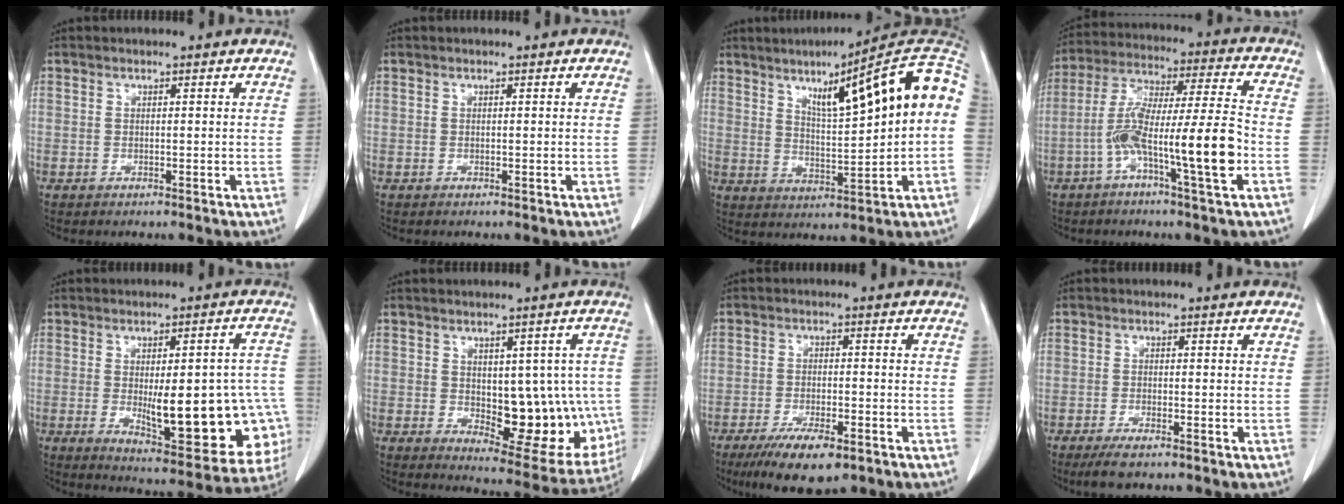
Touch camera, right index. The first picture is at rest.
{"total": 0.0}
{"total": 17.0, "force": [4.6, 1.4, 16.3], "torque": [-0.232, 0.028, 0.063]}
{"total": 14.4, "force": [-4.8, 0.5, 13.6], "torque": [-0.257, 0.012, -0.087]}
{"total": 19.6, "force": [-3.4, 6.1, 18.2], "torque": [-0.166, 0.013, -0.015]}
{"total": 13.8, "force": [-0.9, 6.7, 12.0], "torque": [-0.139, 0.001, 0.013]}
{"total": 8.6, "force": [-5.6, 2.4, 6.1], "torque": [-0.104, -0.013, -0.089]}
{"total": 3.5, "force": [-2.6, 0.6, 2.3], "torque": [-0.046, -0.006, -0.046]}